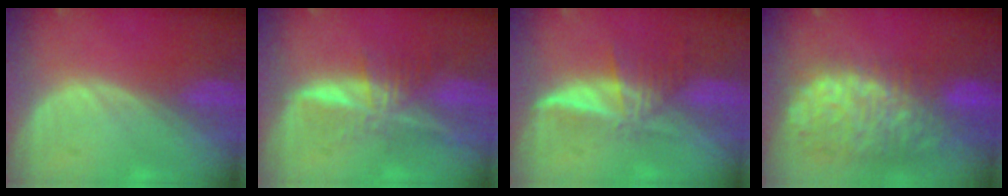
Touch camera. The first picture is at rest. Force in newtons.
{"total": 7.0, "press": 6.0, "slide": 3.7}
{"total": 6.0, "press": 5.3, "slide": 2.8}
{"total": 12.7, "press": 10.5, "slide": 7.1}